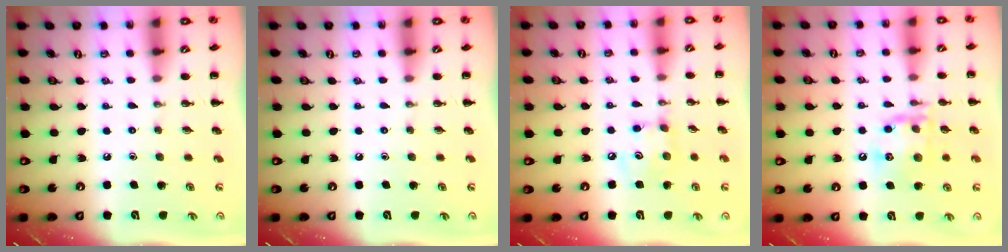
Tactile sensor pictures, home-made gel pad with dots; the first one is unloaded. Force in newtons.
{"total": 0.0}
{"total": 6.0, "press": 6.0, "slide": 0.5}
{"total": 15.4, "press": 15.3, "slide": 2.0}